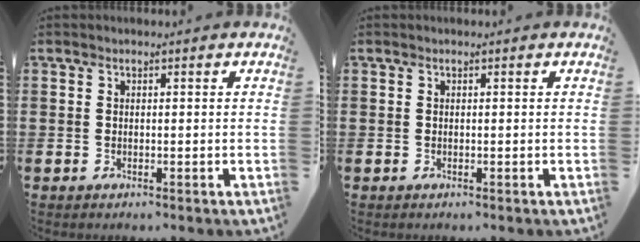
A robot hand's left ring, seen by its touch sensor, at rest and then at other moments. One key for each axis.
{"total": 0.0}